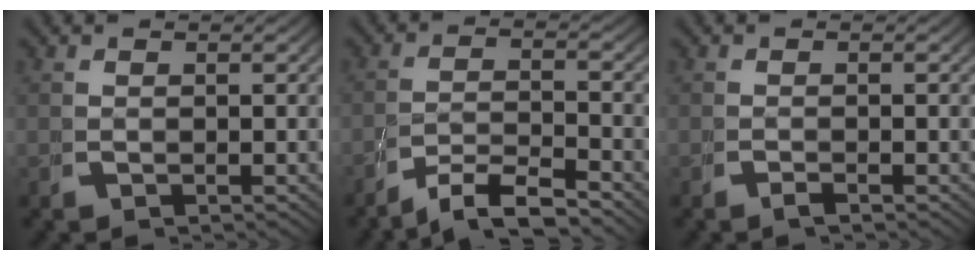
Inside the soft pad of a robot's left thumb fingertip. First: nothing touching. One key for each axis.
{"total": 4.6, "fx": -2.9, "fy": 2.3, "fz": 2.7, "tx": -0.038, "ty": -0.007, "tz": -0.051}
{"total": 0.8, "fx": -0.7, "fy": 0.0, "fz": 0.3, "tx": -0.002, "ty": 0.002, "tz": -0.018}